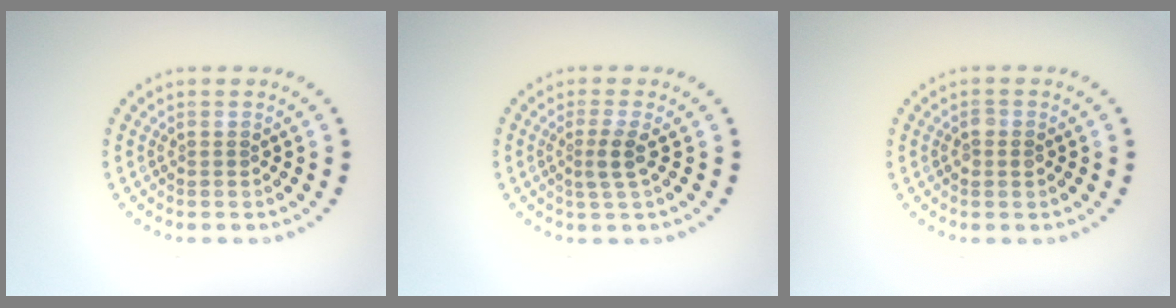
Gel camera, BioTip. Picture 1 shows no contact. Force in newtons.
{"total": 1.9, "press": 1.4, "slide": 1.2}
{"total": 1.1, "press": 1.1, "slide": 0.0}